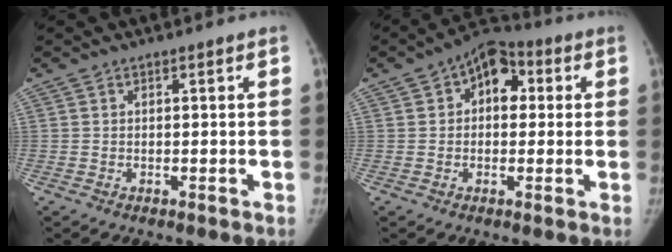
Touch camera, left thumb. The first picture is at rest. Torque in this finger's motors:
{"motor_torque": [-0.24, 0.42, 0.03, -0.10, 0.06]}